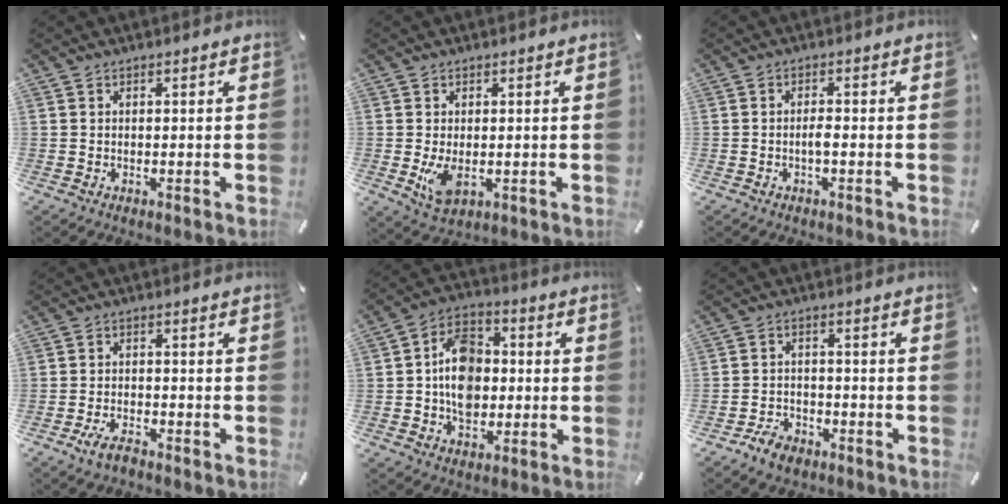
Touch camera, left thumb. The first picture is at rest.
{"total": 5.8, "force": [-0.5, 3.3, 4.7], "torque": [-0.099, -0.012, -0.012]}
{"total": 2.0, "force": [-0.7, 0.5, 1.8], "torque": [-0.035, 0.002, -0.013]}
{"total": 3.9, "force": [-2.9, 1.5, 2.1], "torque": [-0.046, 0.013, -0.057]}
{"total": 12.2, "force": [-1.0, 9.6, 7.4], "torque": [-0.132, 0.023, -0.014]}
{"total": 5.1, "force": [-3.7, 3.1, 1.6], "torque": [-0.034, 0.020, -0.072]}